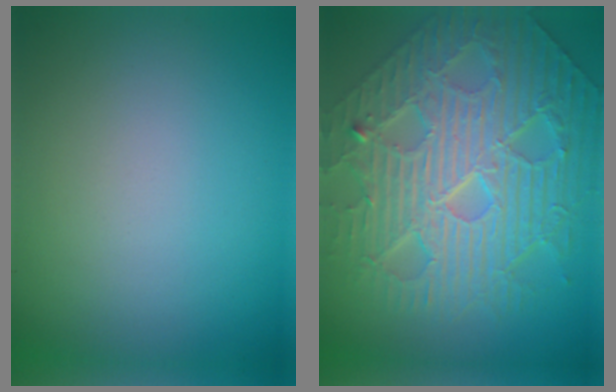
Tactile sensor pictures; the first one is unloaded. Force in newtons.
{"total": 10.6, "press": 7.5, "slide": 7.5}